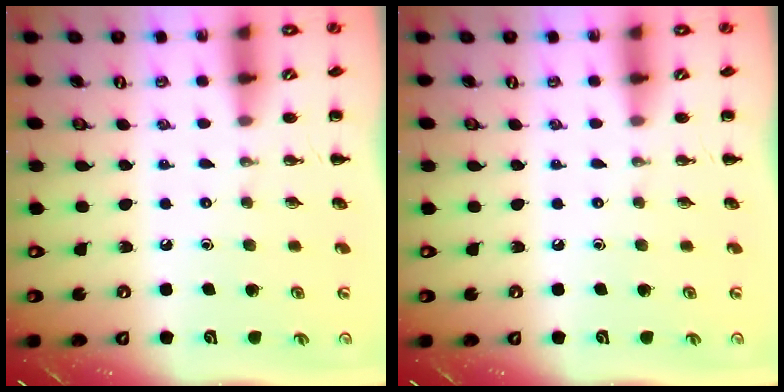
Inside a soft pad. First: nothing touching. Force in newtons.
{"total": 0.0}